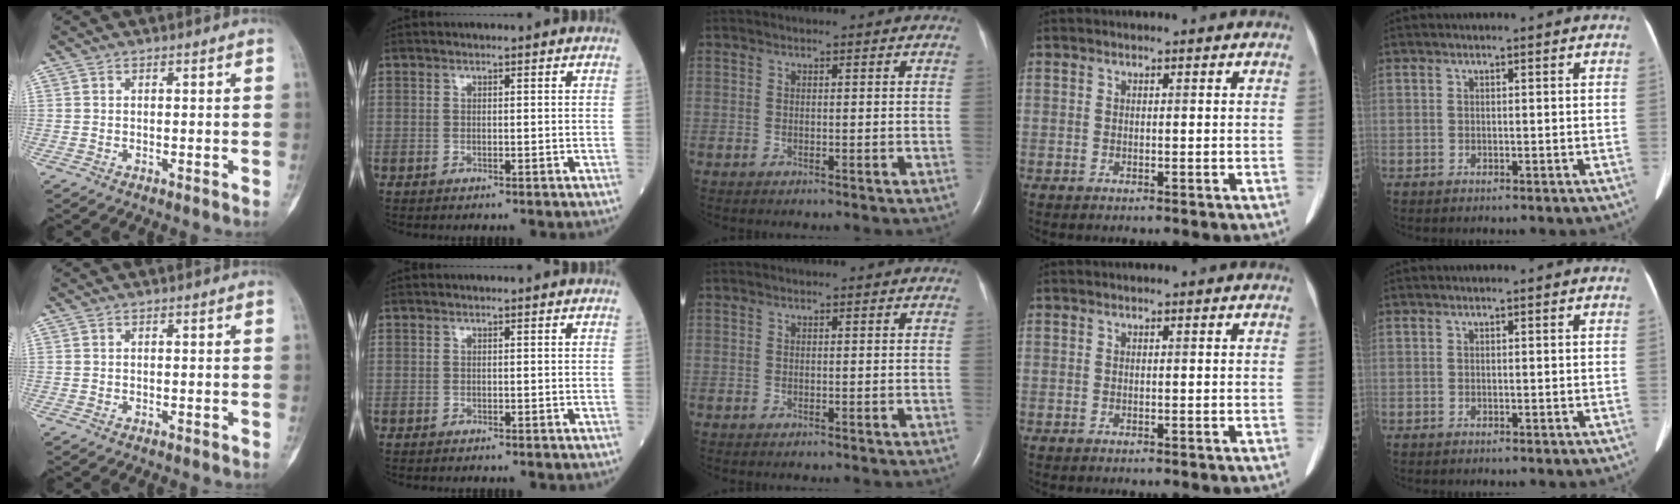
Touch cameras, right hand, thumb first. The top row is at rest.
{}